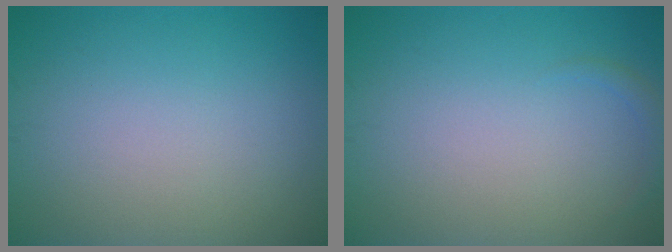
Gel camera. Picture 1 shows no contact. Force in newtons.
{"total": 0.8, "press": 0.8, "slide": 0.0}